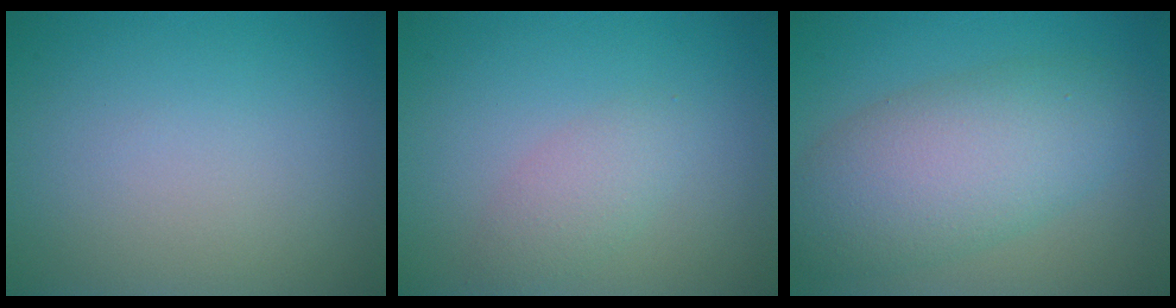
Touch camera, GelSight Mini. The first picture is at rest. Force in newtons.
{"total": 2.0, "press": 2.0, "slide": 0.1}
{"total": 7.4, "press": 7.4, "slide": 0.3}